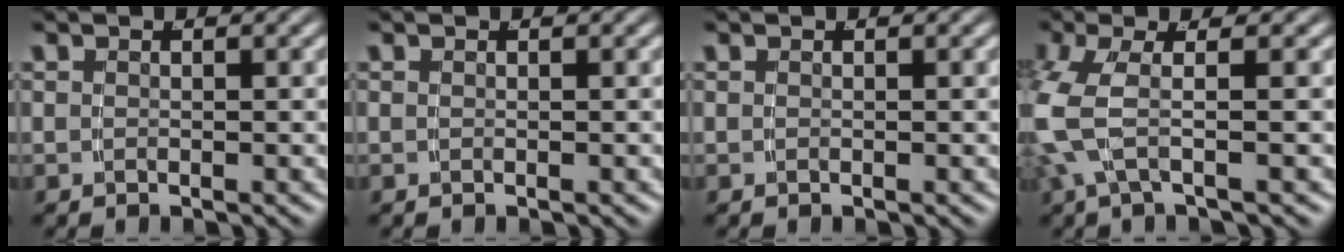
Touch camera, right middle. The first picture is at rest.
{"total": 0.0}
{"total": 0.0}
{"total": 4.4, "force": [0.2, 1.7, 4.0], "torque": [-0.100, 0.000, 0.003]}